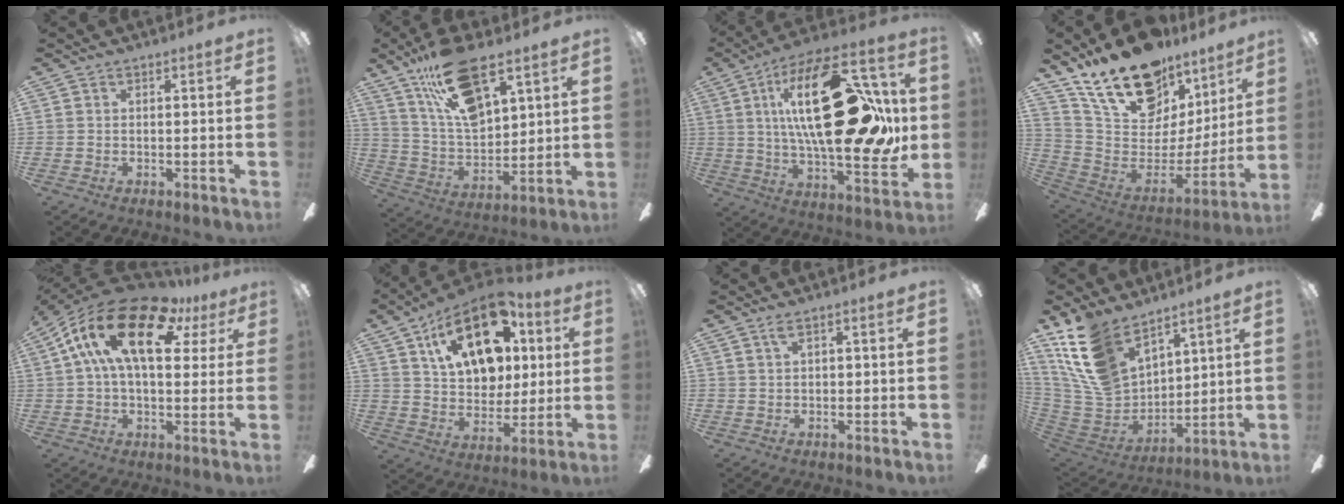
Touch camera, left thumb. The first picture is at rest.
{"total": 19.0, "force": [11.9, 8.5, 12.2], "torque": [-0.225, -0.055, 0.210]}
{"total": 34.4, "force": [7.1, 15.3, 30.0], "torque": [-0.495, -0.018, 0.117]}
{"total": 21.0, "force": [16.4, 9.4, 9.2], "torque": [-0.165, -0.122, 0.298]}
{"total": 19.8, "force": [8.7, 9.9, 14.8], "torque": [-0.284, -0.026, 0.144]}
{"total": 22.2, "force": [10.8, 13.4, 14.1], "torque": [-0.219, -0.039, 0.186]}
{"total": 2.0, "force": [1.0, 0.8, 1.5], "torque": [-0.033, 0.004, 0.018]}
{"total": 17.6, "force": [11.5, 10.1, 8.7], "torque": [-0.224, -0.062, 0.219]}